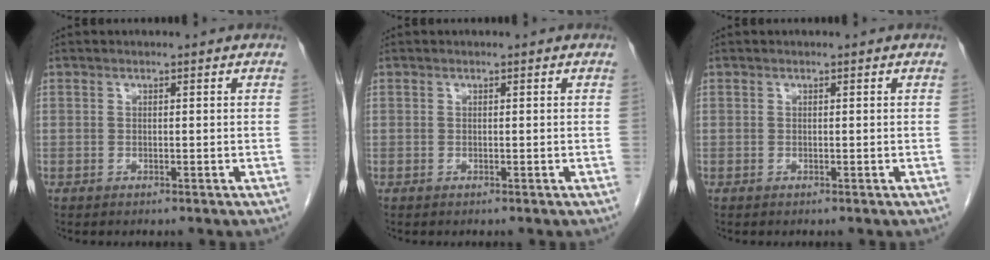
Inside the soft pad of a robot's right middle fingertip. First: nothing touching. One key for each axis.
{"total": 0.0}
{"total": 0.0}